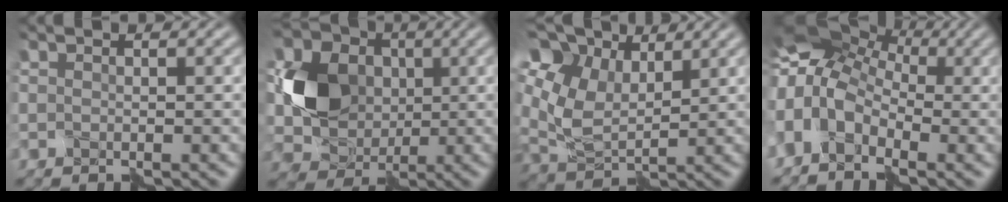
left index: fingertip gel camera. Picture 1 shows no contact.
{"total": 6.8, "force": [0.7, 5.6, 3.8], "torque": [-0.085, -0.006, 0.014]}
{"total": 8.1, "force": [5.8, 3.7, 4.1], "torque": [-0.120, 0.020, 0.104]}
{"total": 9.7, "force": [-0.3, 7.1, 6.6], "torque": [-0.134, 0.021, -0.018]}